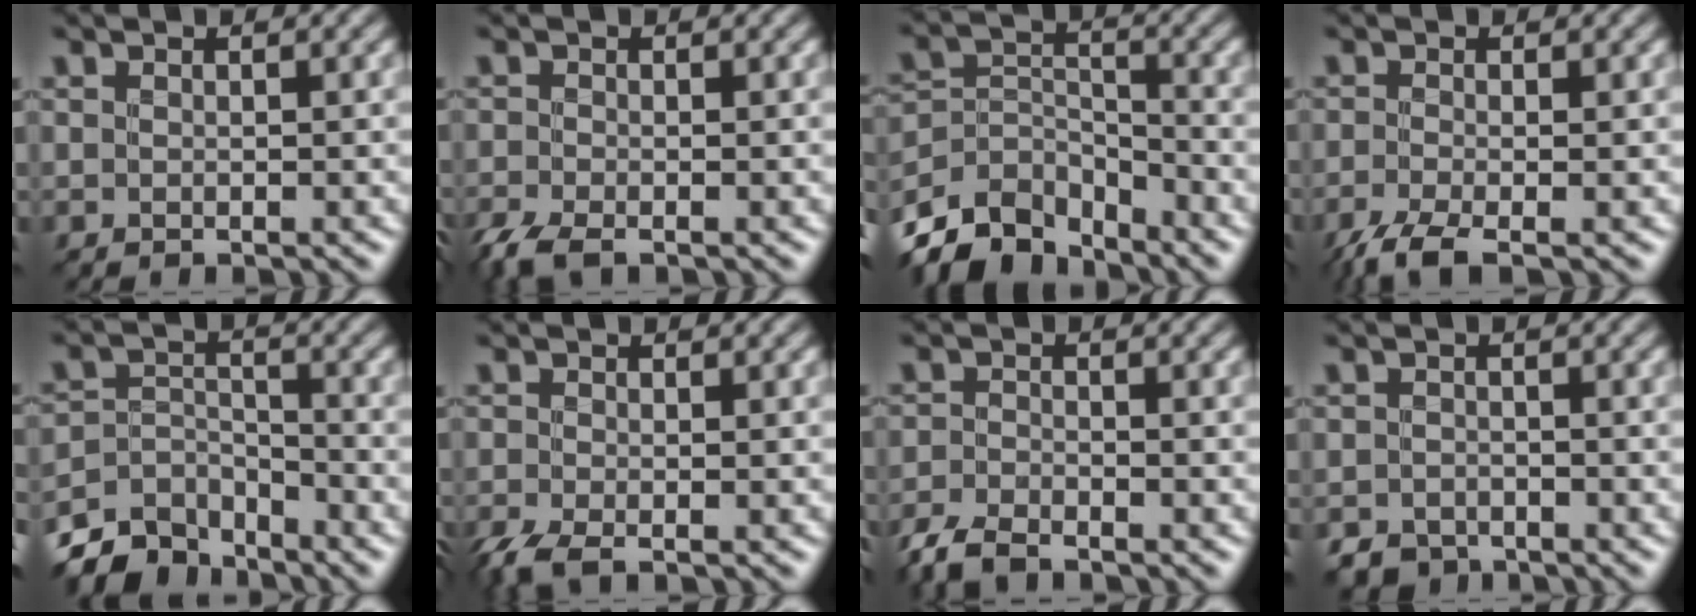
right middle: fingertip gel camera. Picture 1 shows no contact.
{"total": 3.3, "force": [-2.5, 1.0, 2.0], "torque": [-0.046, -0.013, -0.057]}
{"total": 8.1, "force": [-6.8, 3.4, 2.8], "torque": [-0.054, -0.008, -0.132]}
{"total": 3.3, "force": [-2.3, 0.6, 2.3], "torque": [-0.048, -0.010, -0.055]}
{"total": 6.2, "force": [-5.4, 2.6, 1.6], "torque": [-0.024, -0.010, -0.097]}
{"total": 3.2, "force": [-2.3, 0.8, 2.2], "torque": [-0.052, -0.013, -0.052]}
{"total": 3.5, "force": [-2.9, 1.1, 1.6], "torque": [-0.033, -0.009, -0.067]}
{"total": 3.2, "force": [-2.7, 1.6, 0.6], "torque": [-0.001, -0.006, -0.046]}